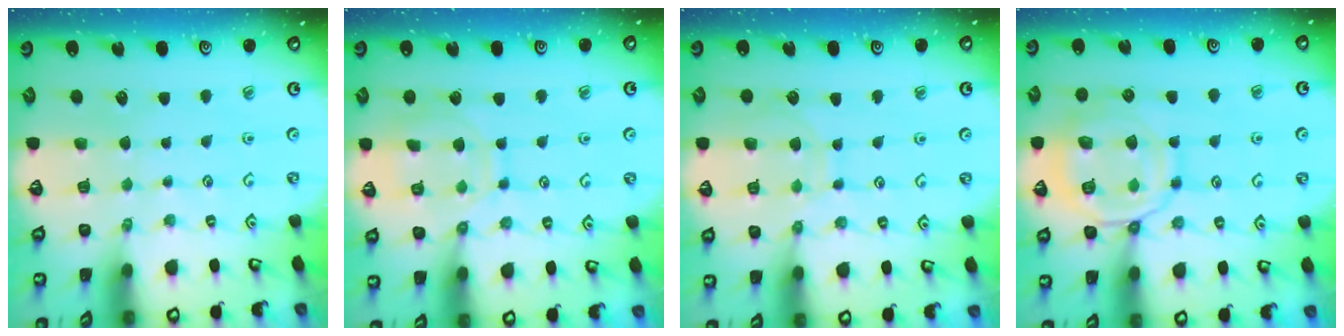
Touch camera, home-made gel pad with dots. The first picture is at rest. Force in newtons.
{"total": 11.7, "press": 11.7, "slide": 0.8}
{"total": 8.4, "press": 8.4, "slide": 0.7}
{"total": 12.2, "press": 12.1, "slide": 1.3}